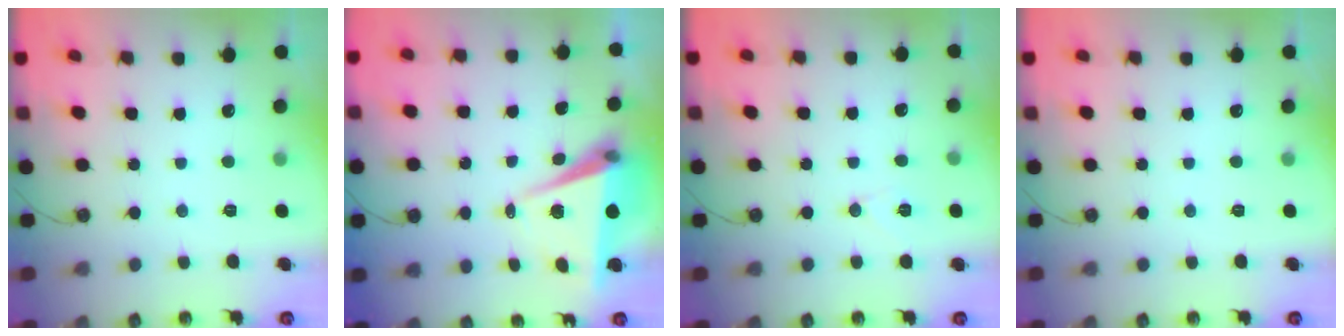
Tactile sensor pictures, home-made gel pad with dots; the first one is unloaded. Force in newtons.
{"total": 7.6, "press": 6.3, "slide": 4.4}
{"total": 6.1, "press": 5.6, "slide": 2.5}
{"total": 0.0}